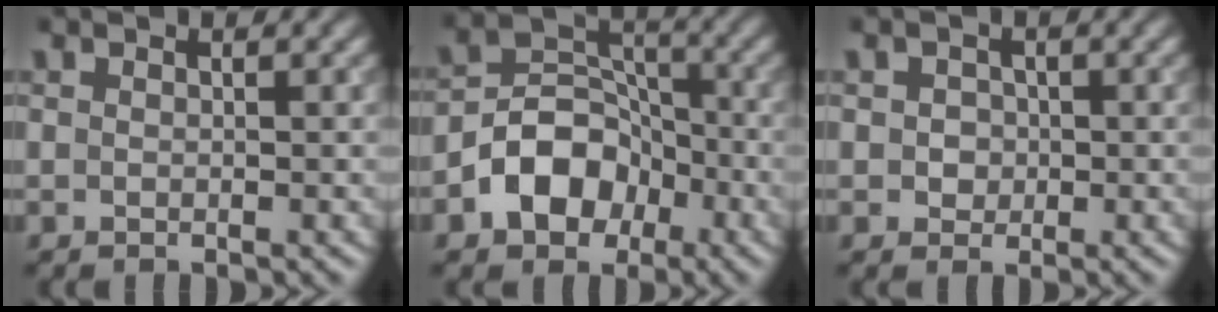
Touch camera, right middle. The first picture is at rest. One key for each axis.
{"total": 6.0, "fx": -2.9, "fy": 4.4, "fz": 3.0, "tx": -0.039, "ty": 0.005, "tz": -0.060}
{"total": 1.4, "fx": 0.1, "fy": 1.3, "fz": 0.5, "tx": -0.003, "ty": -0.002, "tz": 0.001}